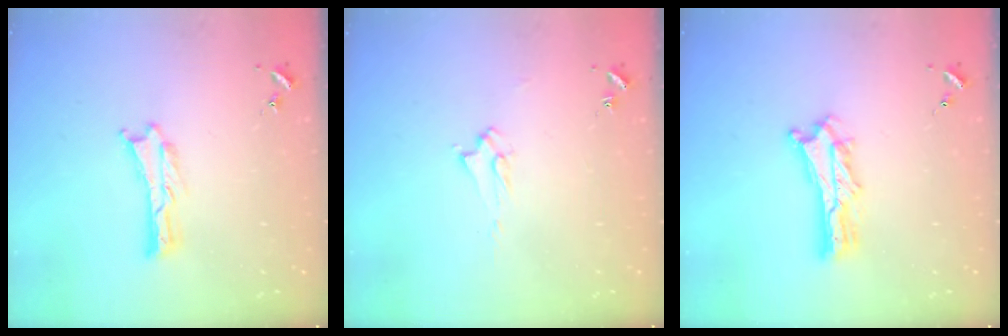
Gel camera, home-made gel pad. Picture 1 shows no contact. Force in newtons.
{"total": 1.9, "press": 1.9, "slide": 0.3}
{"total": 4.3, "press": 4.3, "slide": 0.4}